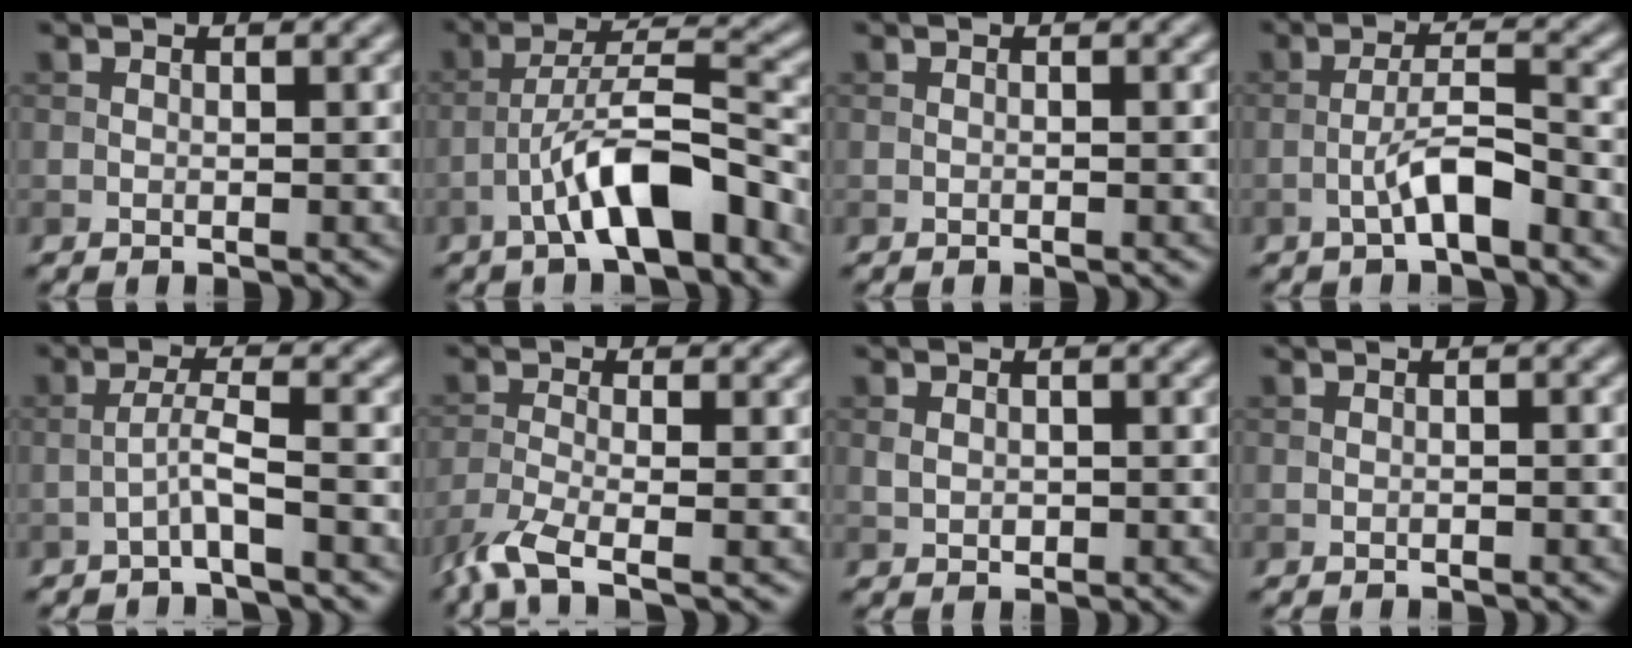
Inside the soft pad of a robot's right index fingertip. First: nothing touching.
{"total": 7.7, "force": [-3.9, 1.9, 6.3], "torque": [-0.114, 0.021, -0.064]}
{"total": 0.0}
{"total": 3.9, "force": [-2.0, 0.9, 3.2], "torque": [-0.060, 0.015, -0.040]}
{"total": 2.3, "force": [-1.2, -0.1, 1.9], "torque": [-0.041, 0.015, -0.030]}
{"total": 4.8, "force": [-3.3, 1.2, 3.3], "torque": [-0.081, -0.015, -0.078]}
{"total": 1.2, "force": [0.1, 0.9, 0.8], "torque": [-0.017, -0.001, 0.003]}
{"total": 0.6, "force": [-0.2, 0.1, 0.6], "torque": [-0.010, 0.002, -0.005]}